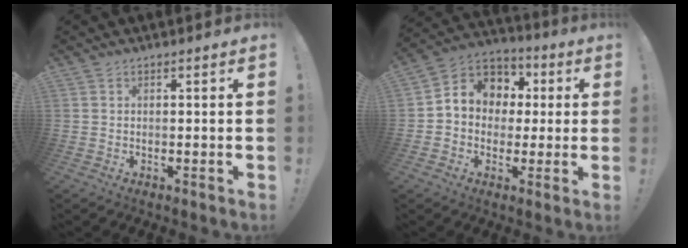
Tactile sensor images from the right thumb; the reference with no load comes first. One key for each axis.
{"total": 9.3, "fx": 1.0, "fy": 8.5, "fz": 3.5, "tx": -0.046, "ty": 0.000, "tz": 0.026}